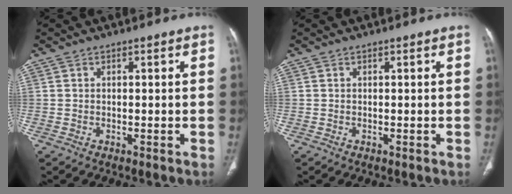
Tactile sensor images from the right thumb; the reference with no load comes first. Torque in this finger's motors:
{"motor_torque": [0.01, 0.00, 0.05, 0.02, 0.00]}